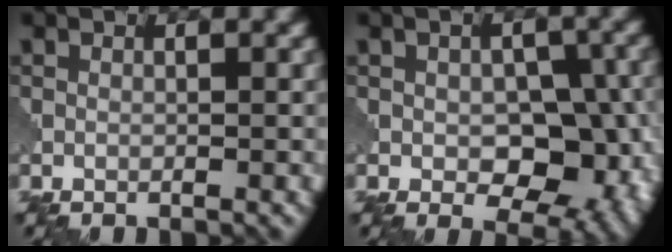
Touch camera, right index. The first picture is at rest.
{"total": 8.9, "force": [-1.2, 5.6, 6.9], "torque": [-0.083, -0.015, -0.010]}